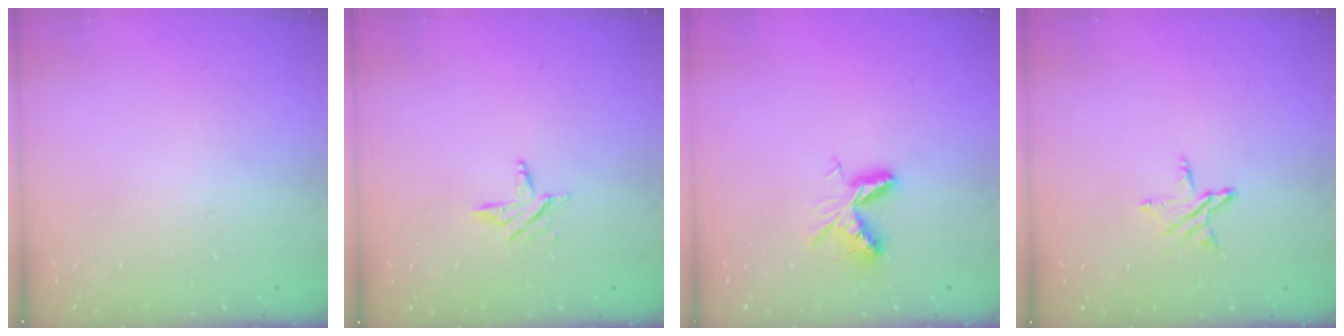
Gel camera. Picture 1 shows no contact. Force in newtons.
{"total": 3.5, "press": 3.5, "slide": 0.4}
{"total": 6.2, "press": 6.2, "slide": 0.7}
{"total": 5.3, "press": 5.2, "slide": 0.5}